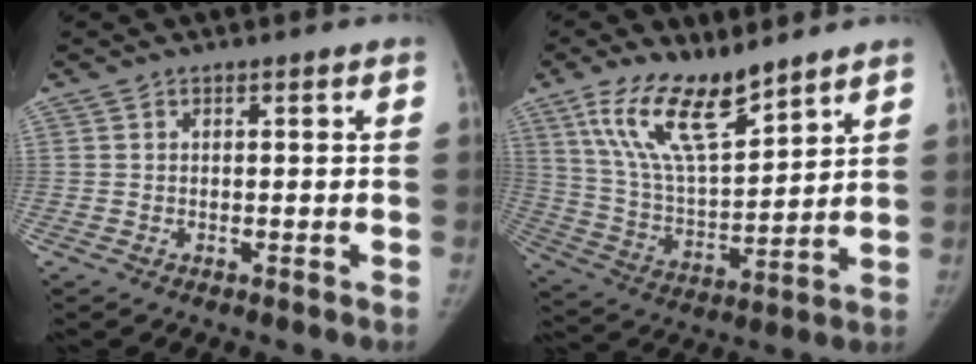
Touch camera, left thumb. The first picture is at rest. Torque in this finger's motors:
{"motor_torque": [0.30, 0.57, 1.39, -1.37, 0.29]}